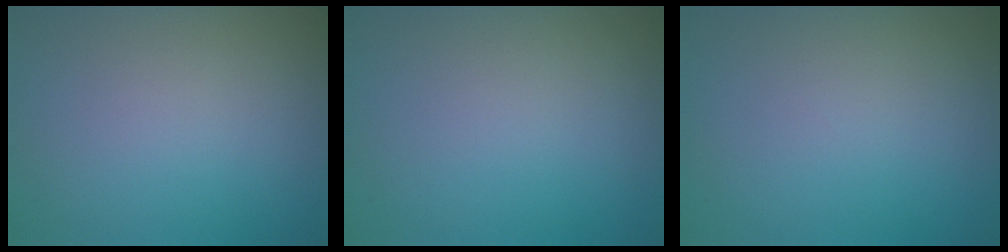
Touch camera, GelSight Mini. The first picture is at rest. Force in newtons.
{"total": 0.0}
{"total": 0.0}